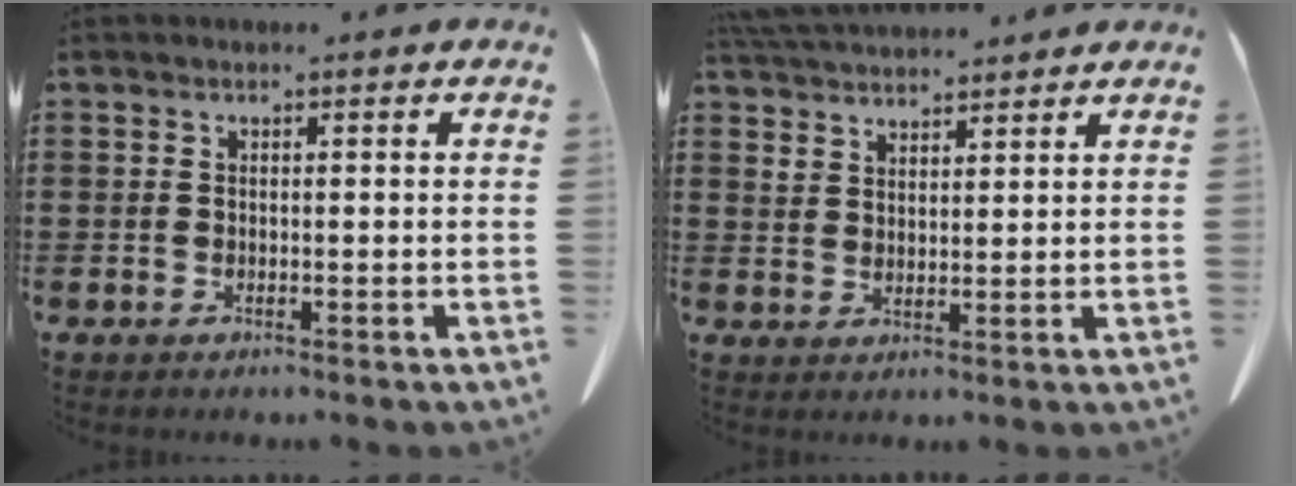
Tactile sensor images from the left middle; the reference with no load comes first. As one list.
[{"total": 4.6, "force": [4.5, 0.9, 0.6], "torque": [-0.025, -0.010, 0.086]}]